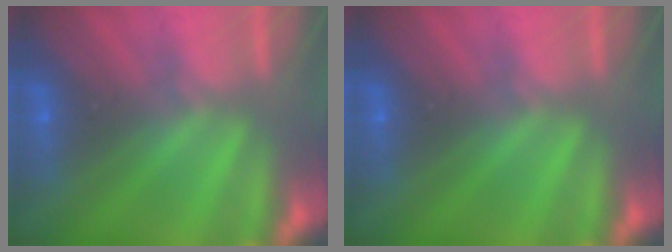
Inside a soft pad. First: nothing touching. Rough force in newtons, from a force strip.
{"total": 0.0}